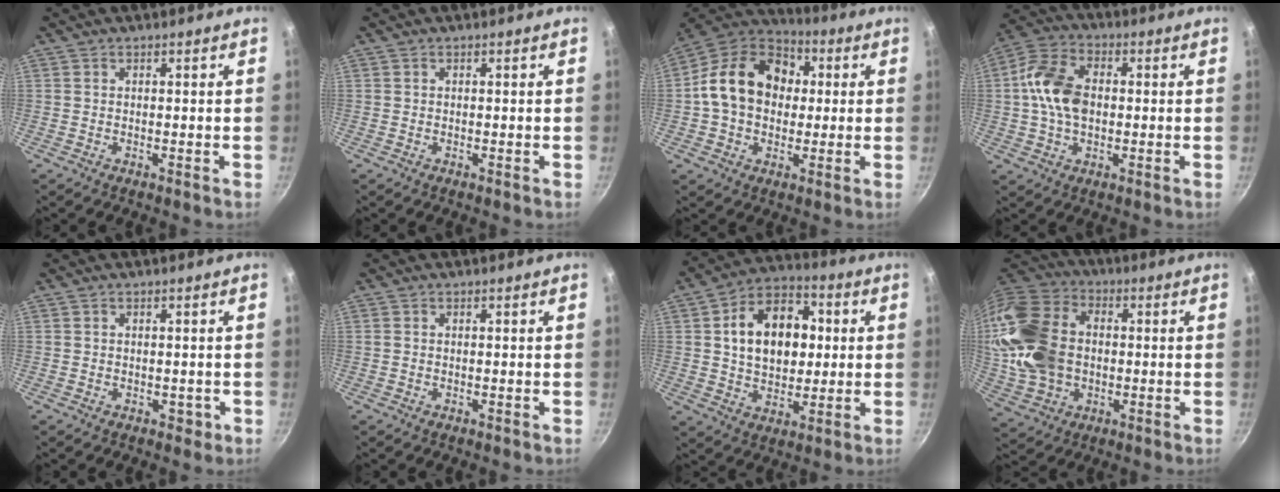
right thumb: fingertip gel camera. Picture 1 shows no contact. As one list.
[{"total": 0.0}, {"total": 17.7, "force": [1.8, 13.7, 11.1], "torque": [-0.161, 0.031, 0.015]}, {"total": 11.9, "force": [0.3, 8.0, 8.9], "torque": [-0.156, 0.024, -0.010]}, {"total": 1.3, "force": [-0.3, 1.0, 0.7], "torque": [0.000, 0.002, -0.002]}, {"total": 0.0}, {"total": 16.2, "force": [2.5, 11.5, 11.2], "torque": [-0.137, 0.016, 0.034]}, {"total": 19.3, "force": [0.1, 14.1, 13.1], "torque": [-0.242, 0.022, 0.006]}]